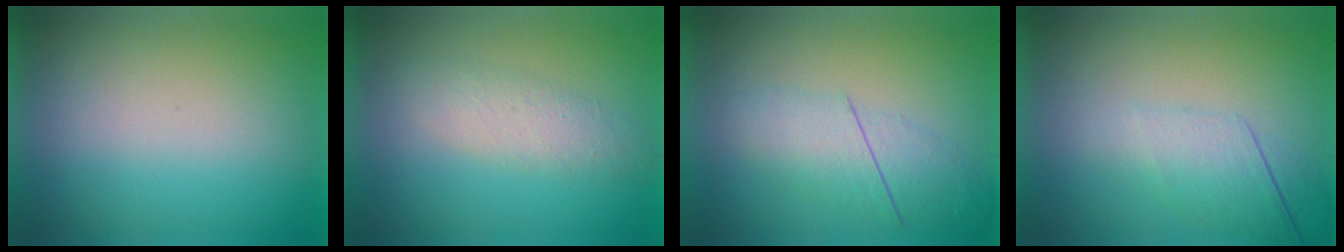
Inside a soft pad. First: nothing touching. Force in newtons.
{"total": 1.8}
{"total": 2.4}
{"total": 2.2}